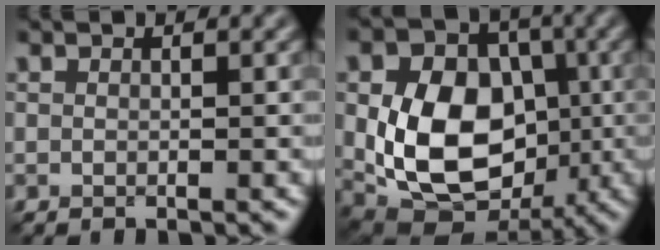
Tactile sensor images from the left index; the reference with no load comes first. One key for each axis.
{"total": 13.3, "fx": -0.7, "fy": 10.0, "fz": 8.7, "tx": -0.137, "ty": -0.006, "tz": -0.011}